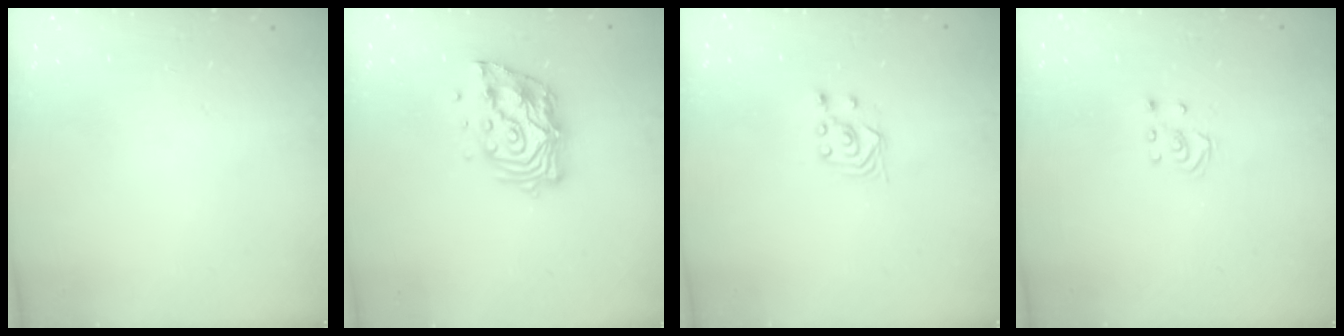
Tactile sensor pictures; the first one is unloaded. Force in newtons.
{"total": 13.0, "press": 12.9, "slide": 1.1}
{"total": 2.8, "press": 2.4, "slide": 1.4}
{"total": 2.5, "press": 2.5, "slide": 0.2}